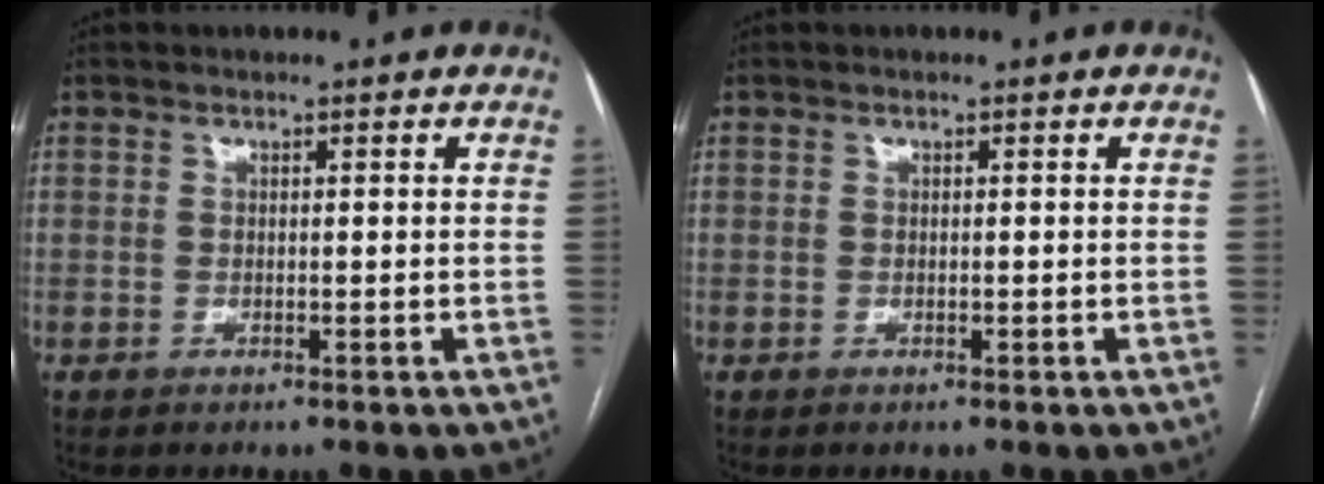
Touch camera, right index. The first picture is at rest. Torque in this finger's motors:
{"motor_torque": [-0.11, 0.05, -0.06, -0.01]}